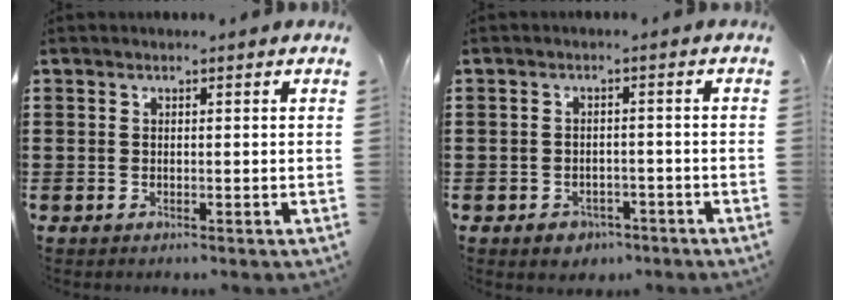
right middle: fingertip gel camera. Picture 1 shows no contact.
{"total": 2.2, "force": [-1.9, 1.2, 0.2], "torque": [-0.012, 0.003, -0.041]}